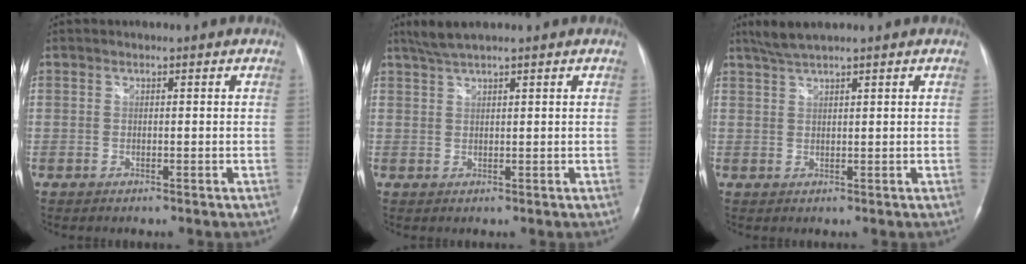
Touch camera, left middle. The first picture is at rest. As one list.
[{"total": 3.4, "force": [2.9, -0.1, 1.8], "torque": [-0.044, 0.012, 0.058]}, {"total": 3.6, "force": [3.1, -0.1, 1.8], "torque": [-0.044, 0.012, 0.061]}]